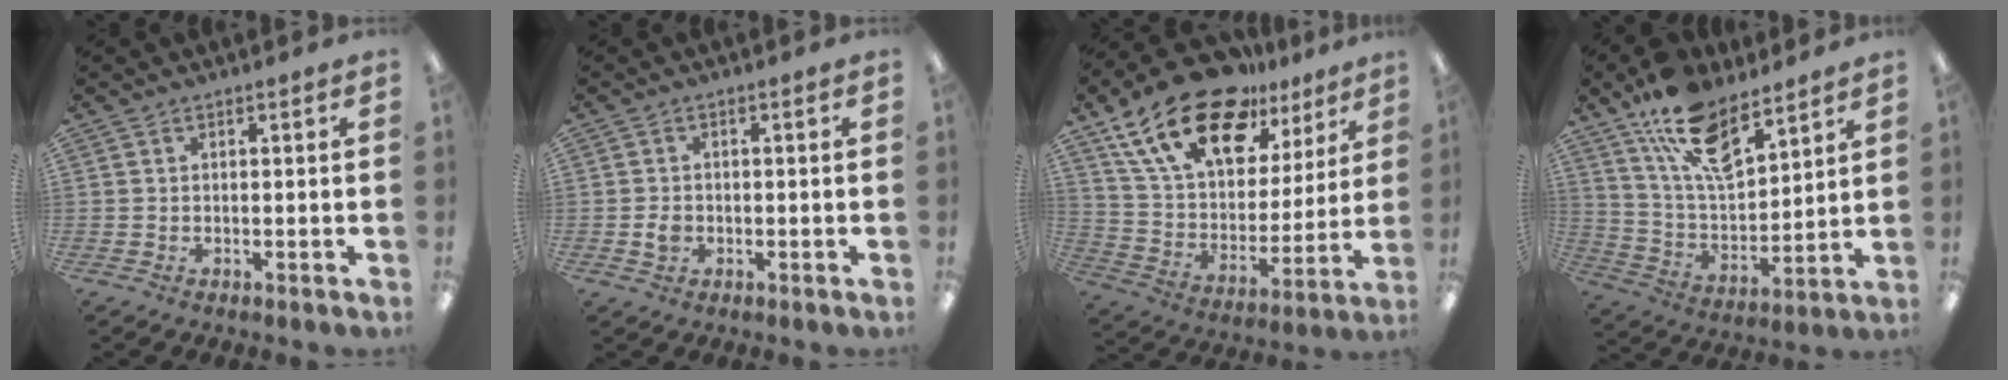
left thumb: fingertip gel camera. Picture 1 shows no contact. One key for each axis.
{"total": 2.5, "fx": -0.5, "fy": 2.0, "fz": 1.4, "tx": -0.016, "ty": 0.000, "tz": -0.012}
{"total": 22.0, "fx": 14.9, "fy": 10.7, "fz": 12.1, "tx": -0.221, "ty": -0.082, "tz": 0.269}
{"total": 17.0, "fx": 11.6, "fy": 7.8, "fz": 9.8, "tx": -0.185, "ty": -0.053, "tz": 0.211}